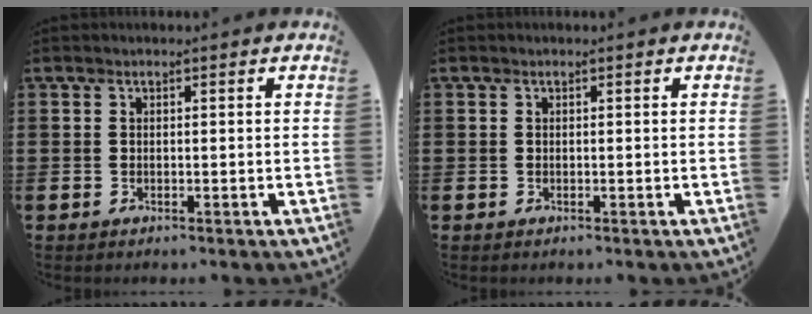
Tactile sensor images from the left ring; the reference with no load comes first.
{"total": 0.0}